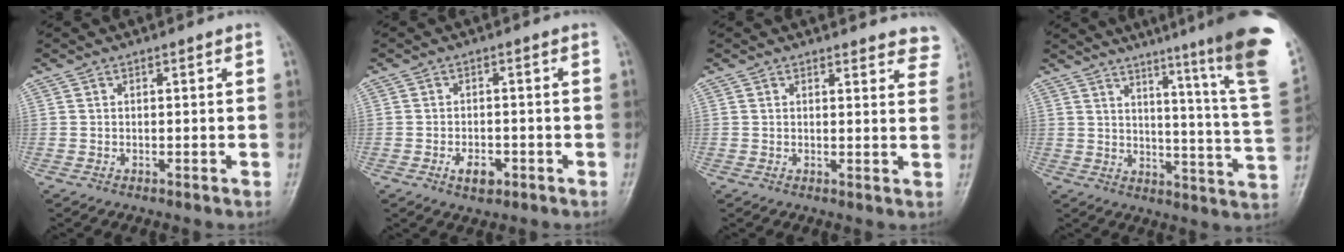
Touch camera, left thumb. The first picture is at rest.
{"total": 3.6, "force": [-1.6, 2.1, 2.4], "torque": [-0.035, 0.007, -0.023]}
{"total": 7.2, "force": [6.8, 2.1, 1.3], "torque": [0.029, -0.031, 0.051]}
{"total": 23.6, "force": [15.8, 0.2, 17.6], "torque": [-0.221, -0.107, 0.200]}